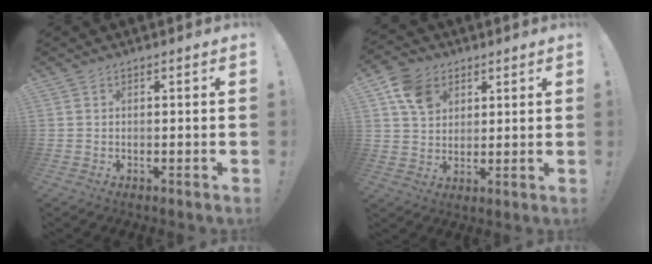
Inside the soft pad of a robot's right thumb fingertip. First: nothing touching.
{"total": 9.9, "force": [4.9, 7.4, 4.3], "torque": [-0.068, -0.016, 0.098]}